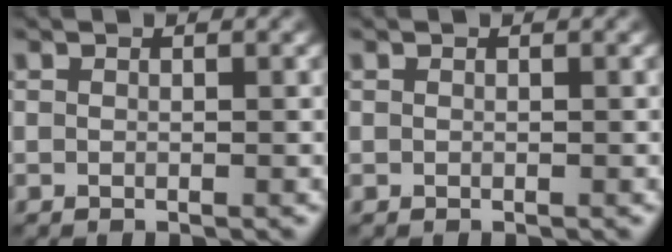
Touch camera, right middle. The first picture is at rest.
{"total": 0.0}